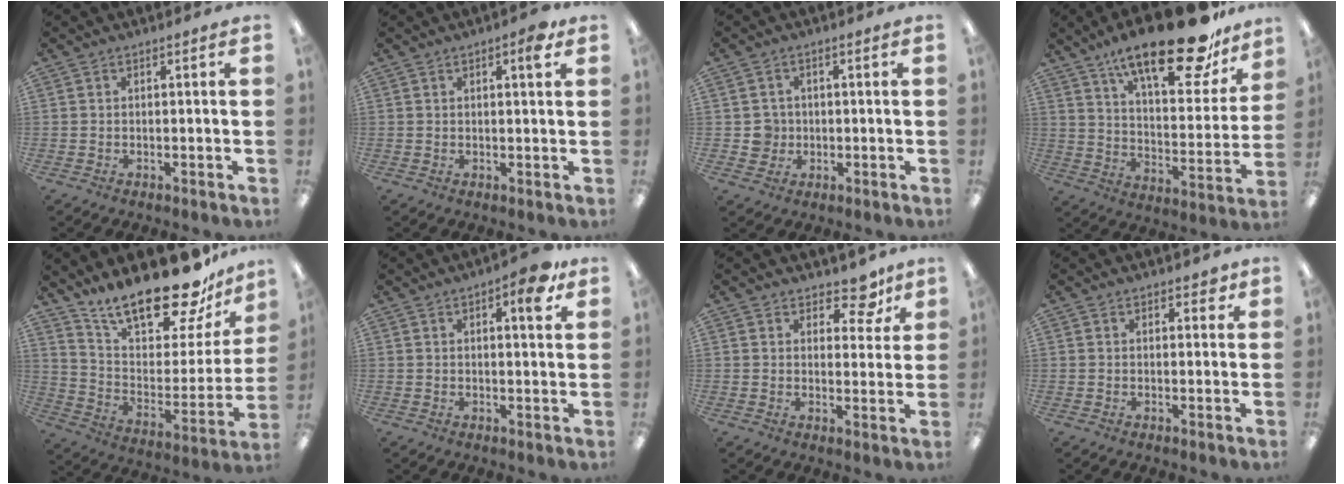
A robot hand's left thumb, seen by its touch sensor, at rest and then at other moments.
{"total": 3.1, "force": [1.8, 0.7, 2.4], "torque": [-0.029, -0.006, 0.024]}
{"total": 3.8, "force": [0.0, 3.8, 0.3], "torque": [-0.006, 0.005, -0.001]}
{"total": 24.0, "force": [17.0, 7.8, 15.0], "torque": [-0.226, -0.109, 0.282]}
{"total": 23.0, "force": [18.9, 6.8, 11.3], "torque": [-0.182, -0.136, 0.325]}
{"total": 6.3, "force": [3.4, 2.1, 4.9], "torque": [-0.065, -0.008, 0.049]}
{"total": 7.7, "force": [5.8, 3.7, 3.4], "torque": [-0.036, -0.035, 0.098]}
{"total": 2.2, "force": [1.6, 1.2, 0.9], "torque": [-0.003, -0.003, 0.025]}